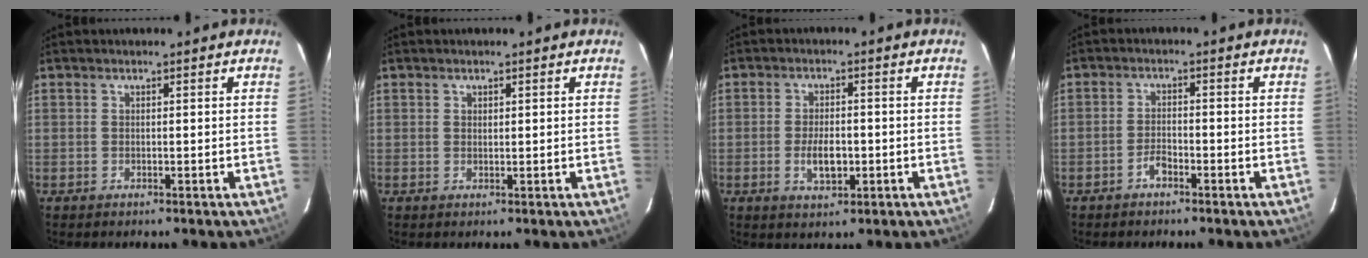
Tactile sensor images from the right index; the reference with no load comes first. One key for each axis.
{"total": 0.6, "fx": 0.4, "fy": 0.5, "fz": 0.2, "tx": -0.003, "ty": 0.002, "tz": 0.007}
{"total": 5.2, "fx": -1.3, "fy": 2.6, "fz": 4.4, "tx": -0.087, "ty": -0.003, "tz": -0.019}
{"total": 2.4, "fx": -1.8, "fy": 1.0, "fz": 1.1, "tx": -0.027, "ty": 0.004, "tz": -0.035}